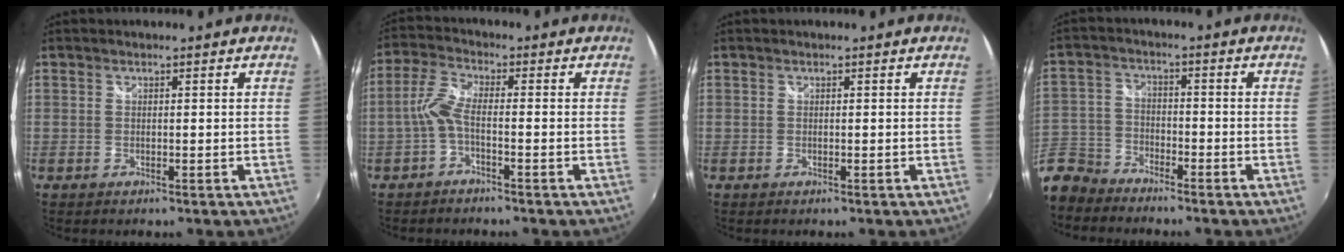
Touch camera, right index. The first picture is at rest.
{"total": 4.3, "force": [-1.7, 0.9, 3.9], "torque": [-0.095, 0.010, -0.035]}
{"total": 0.0}
{"total": 10.2, "force": [-8.1, 5.5, 2.8], "torque": [-0.083, 0.008, -0.167]}